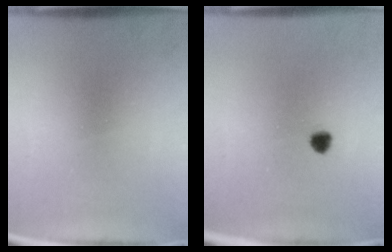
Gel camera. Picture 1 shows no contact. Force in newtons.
{"total": 1.9}